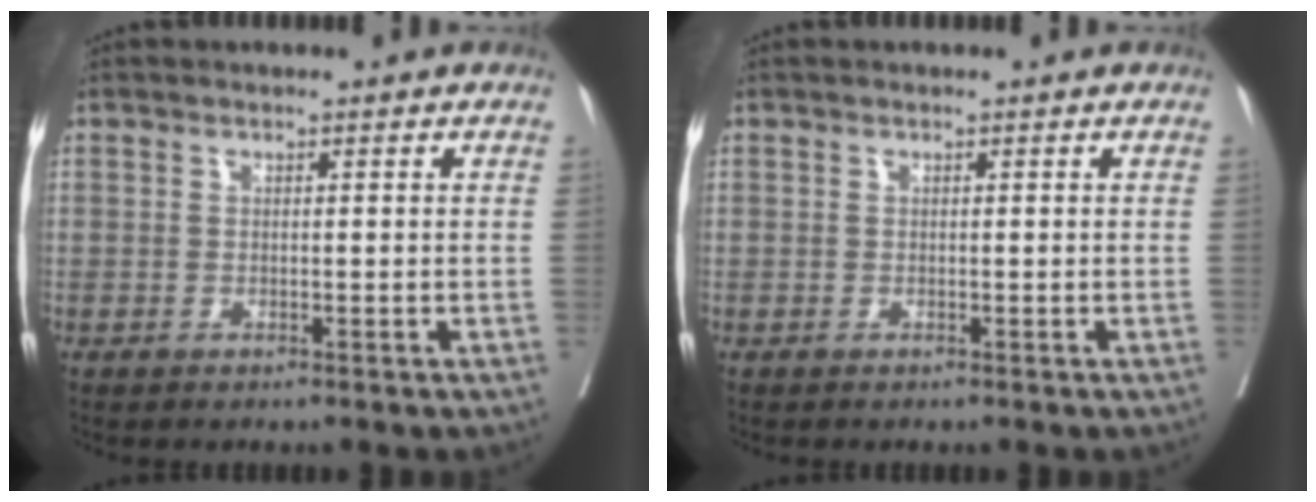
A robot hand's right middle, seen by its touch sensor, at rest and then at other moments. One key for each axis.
{"total": 0.5, "fx": 0.5, "fy": -0.1, "fz": -0.1, "tx": 0.004, "ty": 0.001, "tz": 0.006}